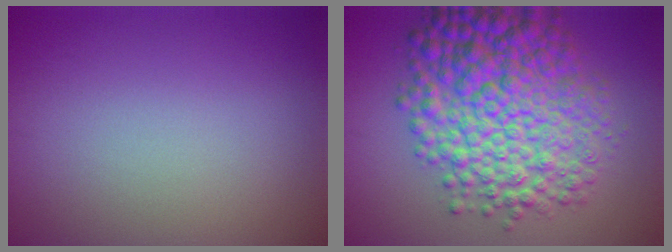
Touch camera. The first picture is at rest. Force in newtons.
{"total": 10.5, "press": 10.5, "slide": 0.1}